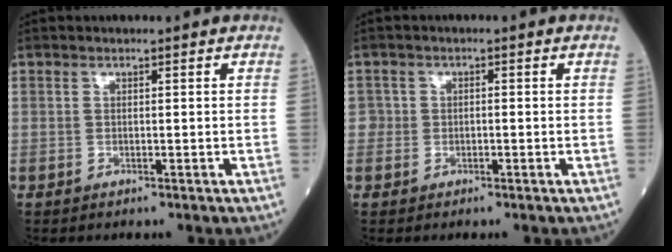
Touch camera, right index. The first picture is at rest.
{"total": 1.6, "force": [-0.5, 1.4, 0.3], "torque": [0.004, 0.008, -0.011]}